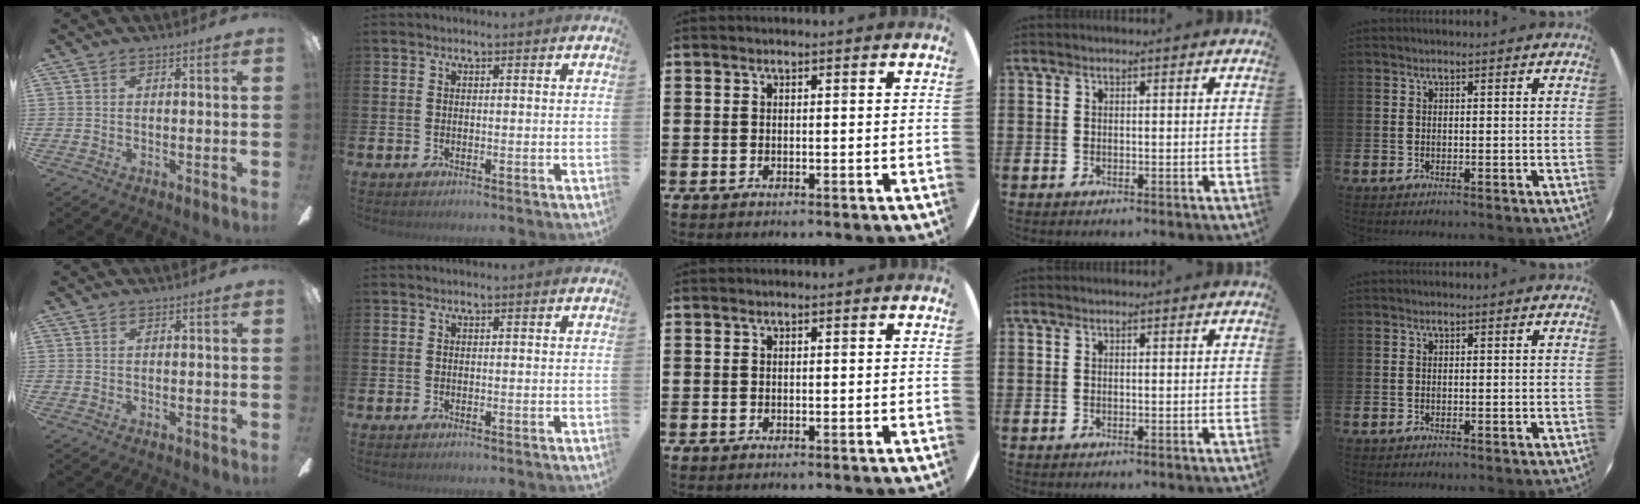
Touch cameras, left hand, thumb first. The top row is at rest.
{}